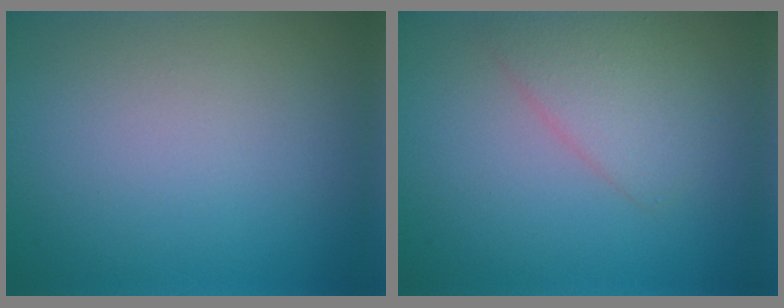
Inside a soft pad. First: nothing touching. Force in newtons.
{"total": 2.6, "press": 2.6, "slide": 0.1}